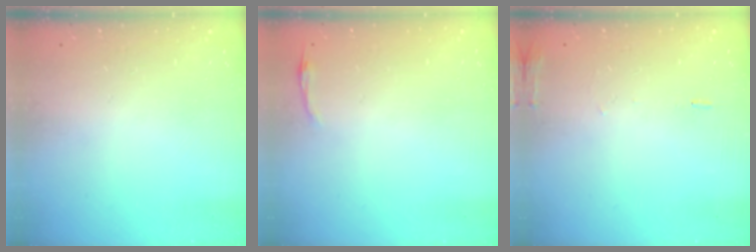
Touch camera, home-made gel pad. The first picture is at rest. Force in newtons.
{"total": 2.8, "press": 2.8, "slide": 0.6}
{"total": 5.9, "press": 5.7, "slide": 1.6}